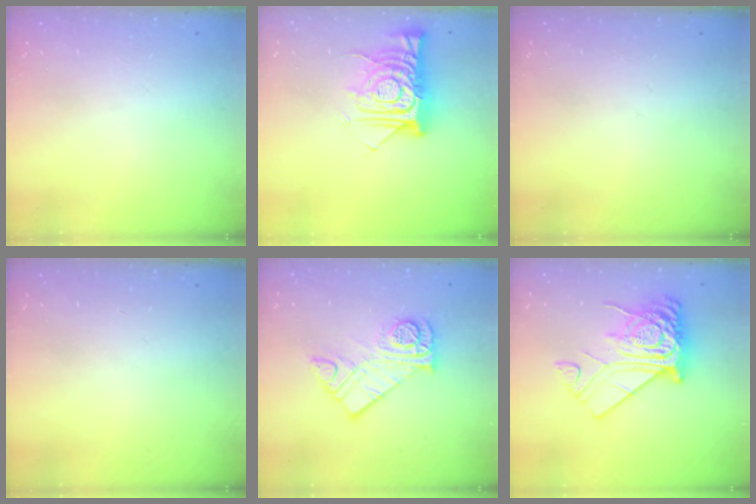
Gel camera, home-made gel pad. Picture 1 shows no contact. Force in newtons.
{"total": 14.7, "press": 14.6, "slide": 1.8}
{"total": 0.0}
{"total": 0.0}
{"total": 11.4, "press": 11.4, "slide": 1.0}
{"total": 15.6, "press": 15.5, "slide": 1.9}